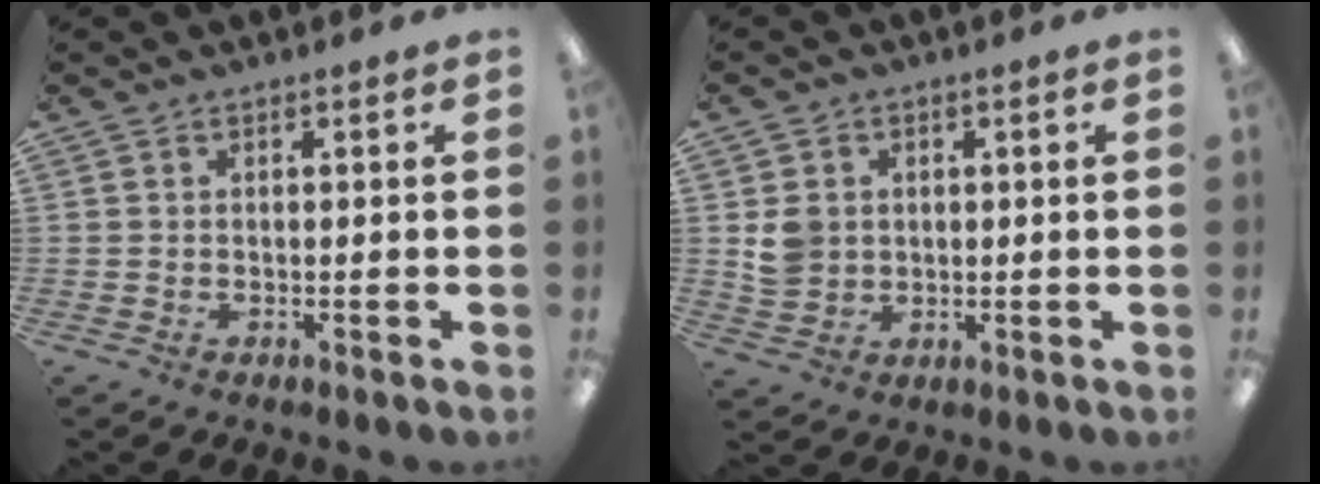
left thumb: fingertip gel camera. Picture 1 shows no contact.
{"total": 4.8, "force": [0.9, 4.4, 1.8], "torque": [-0.026, 0.003, 0.016]}